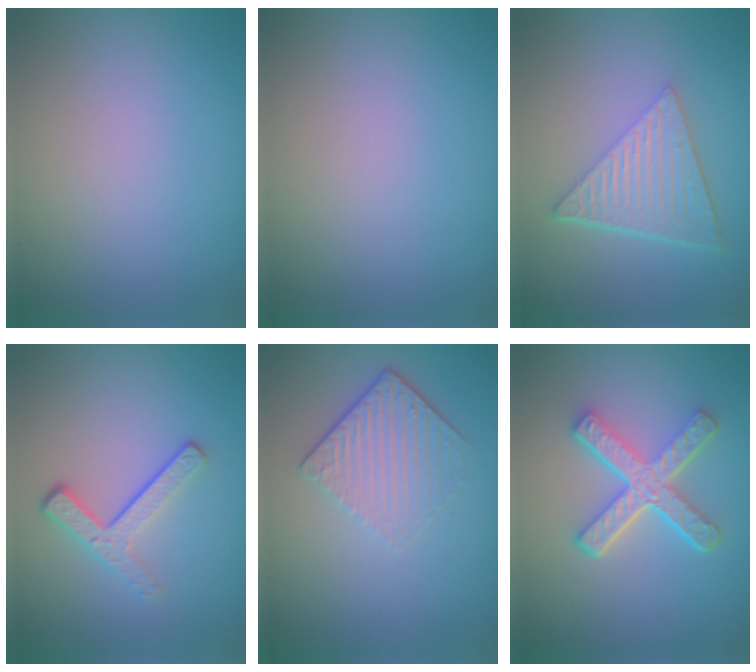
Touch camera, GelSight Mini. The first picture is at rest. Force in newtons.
{"total": 0.0}
{"total": 6.3, "press": 4.2, "slide": 4.7}
{"total": 3.3, "press": 2.3, "slide": 2.3}
{"total": 4.3, "press": 2.8, "slide": 3.3}
{"total": 5.3, "press": 3.9, "slide": 3.6}